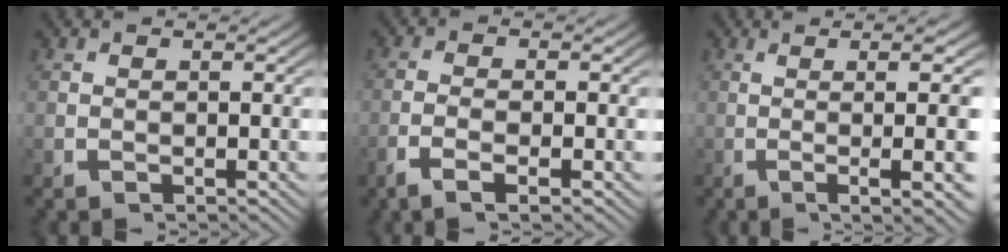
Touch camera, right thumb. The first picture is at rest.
{"total": 2.4, "force": [-1.2, 0.5, 2.0], "torque": [-0.052, -0.003, -0.024]}
{"total": 8.9, "force": [-0.6, 2.4, 8.5], "torque": [-0.117, 0.002, -0.005]}